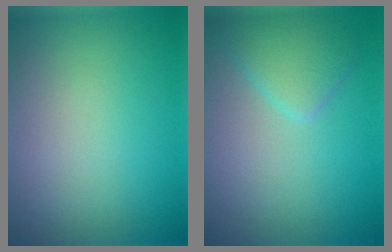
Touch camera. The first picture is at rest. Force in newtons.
{"total": 2.6, "press": 2.6, "slide": 0.1}